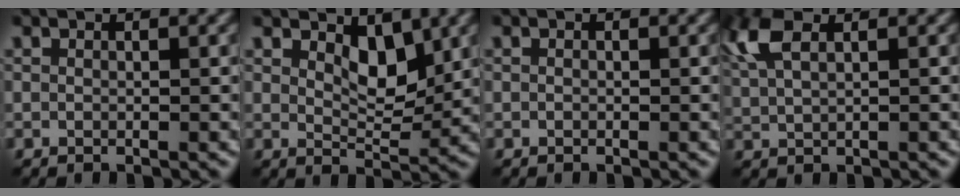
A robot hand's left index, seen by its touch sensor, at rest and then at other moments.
{"total": 3.1, "force": [1.6, 1.5, 2.2], "torque": [-0.048, -0.013, 0.026]}
{"total": 0.0}
{"total": 4.7, "force": [2.2, 1.9, 3.7], "torque": [-0.097, 0.012, 0.042]}